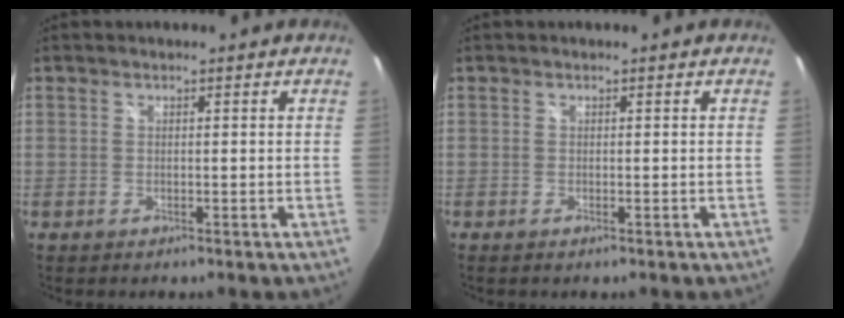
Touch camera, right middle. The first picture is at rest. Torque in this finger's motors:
{"motor_torque": [0.19, -0.19, 0.06, 0.00]}